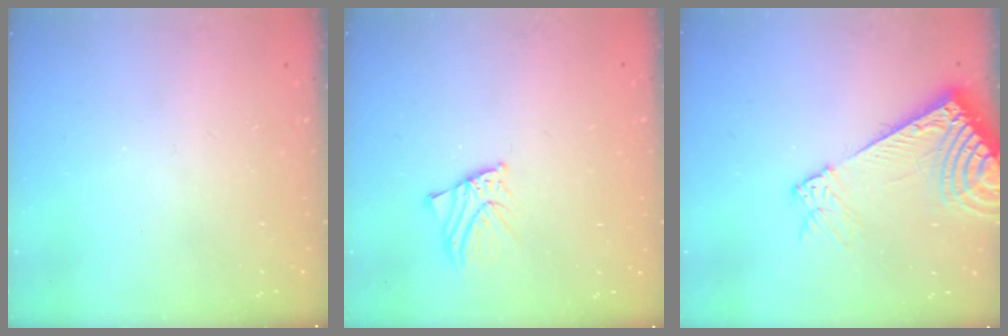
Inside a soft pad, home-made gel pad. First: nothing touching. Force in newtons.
{"total": 3.3, "press": 3.3, "slide": 0.3}
{"total": 10.5, "press": 10.4, "slide": 1.5}